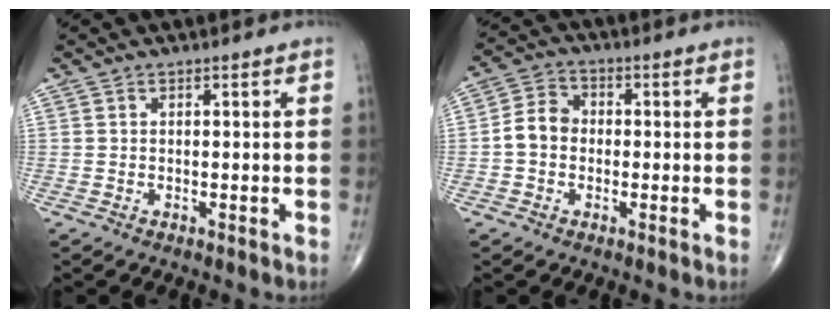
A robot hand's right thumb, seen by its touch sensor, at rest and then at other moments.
{"total": 5.8, "force": [-0.7, 4.8, 3.2], "torque": [-0.047, 0.021, -0.025]}